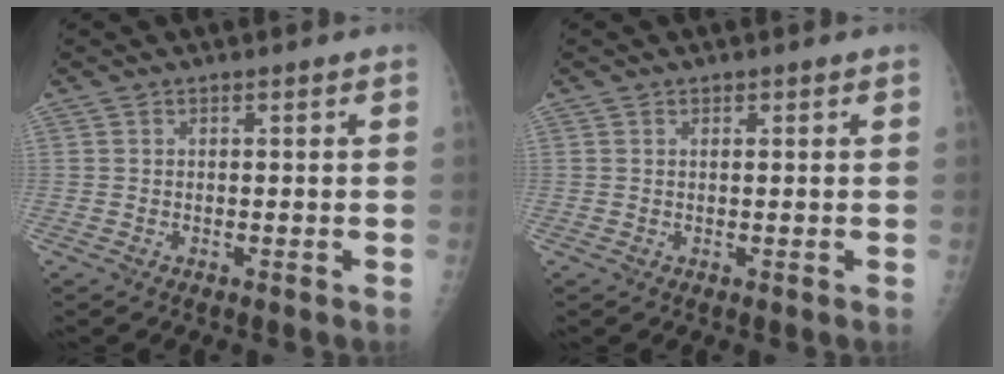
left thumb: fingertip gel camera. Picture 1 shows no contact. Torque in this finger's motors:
{"motor_torque": [-0.19, 0.03, -0.02, -0.02, -0.03]}